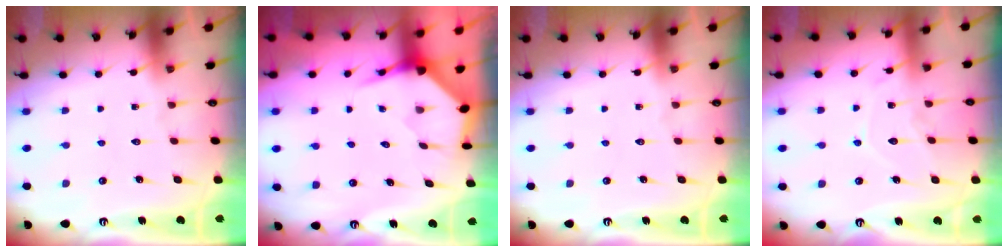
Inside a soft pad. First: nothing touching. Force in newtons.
{"total": 4.0, "press": 4.0, "slide": 0.4}
{"total": 0.0}
{"total": 9.4, "press": 9.4, "slide": 0.7}